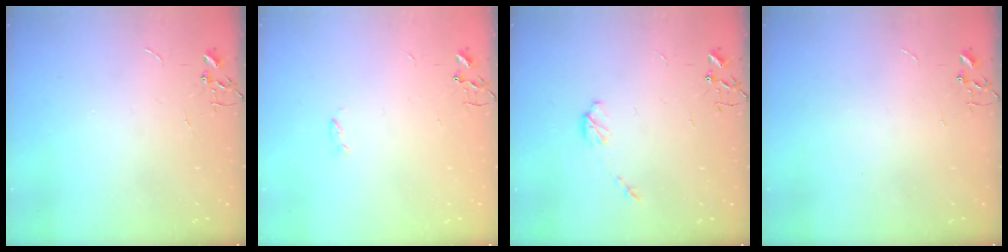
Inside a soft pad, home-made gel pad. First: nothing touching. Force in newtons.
{"total": 1.8, "press": 1.7, "slide": 0.4}
{"total": 4.2, "press": 4.1, "slide": 0.6}
{"total": 0.0}